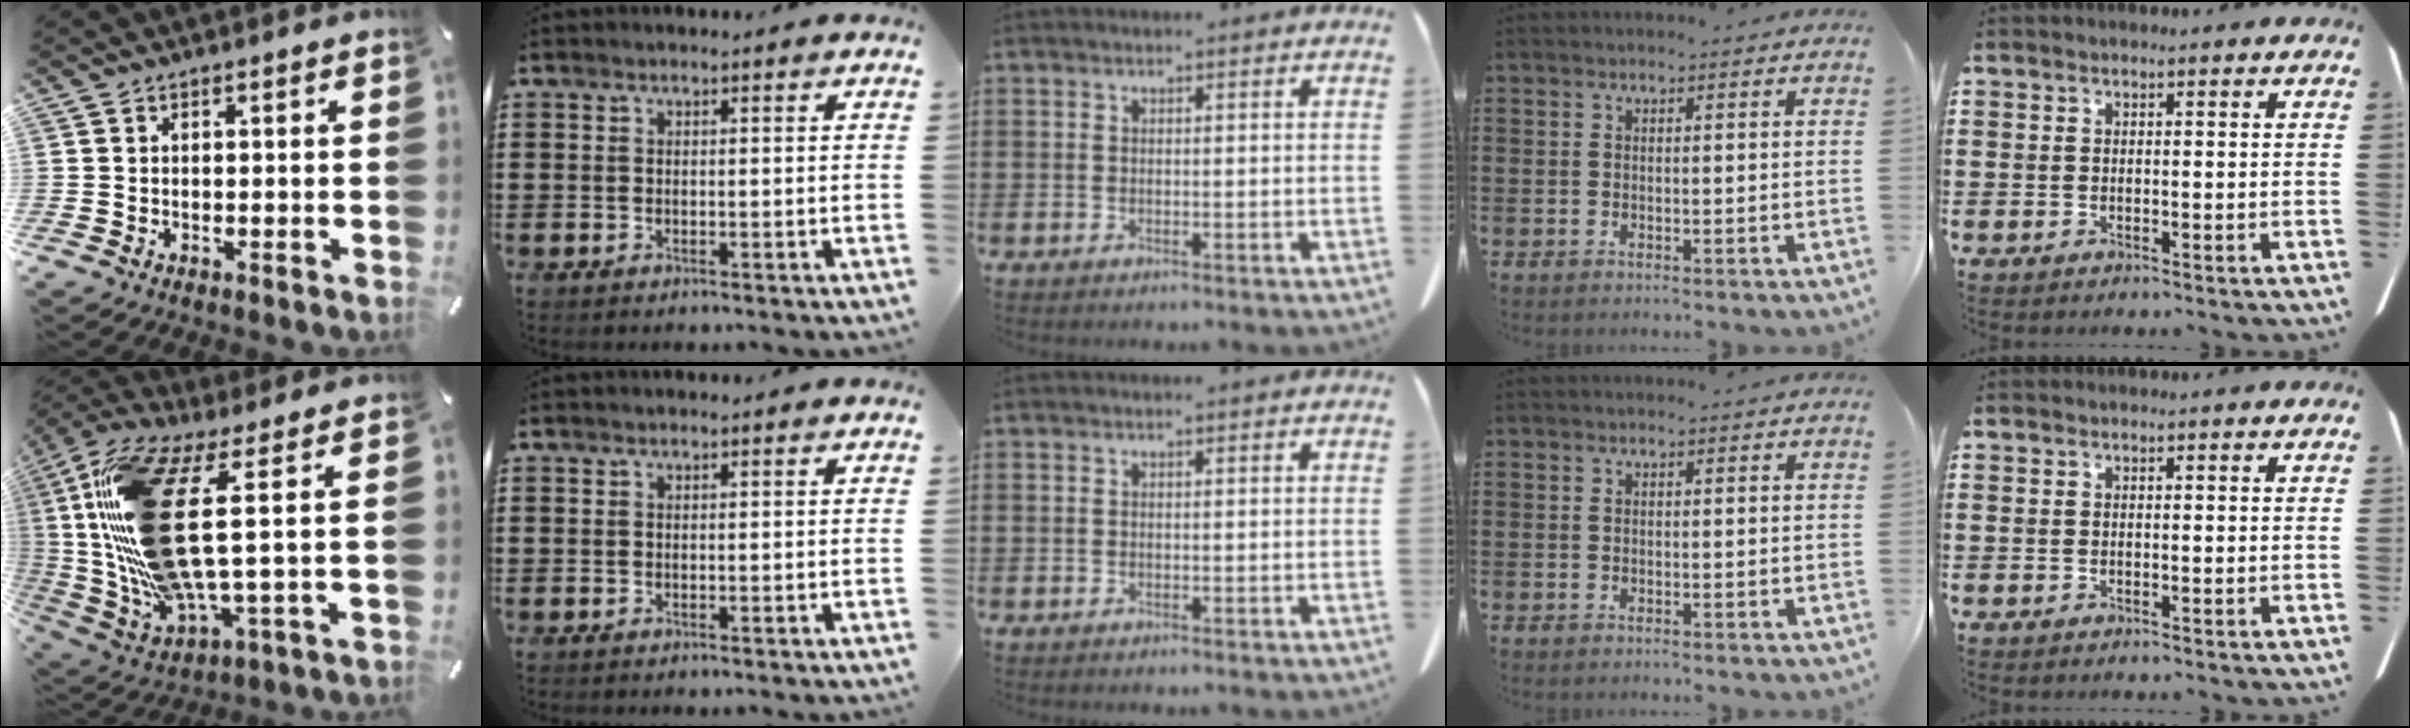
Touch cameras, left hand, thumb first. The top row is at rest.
{"thumb": {"total": 23.0, "force": [4.1, 7.6, 21.3], "torque": [-0.456, -0.026, 0.068]}}